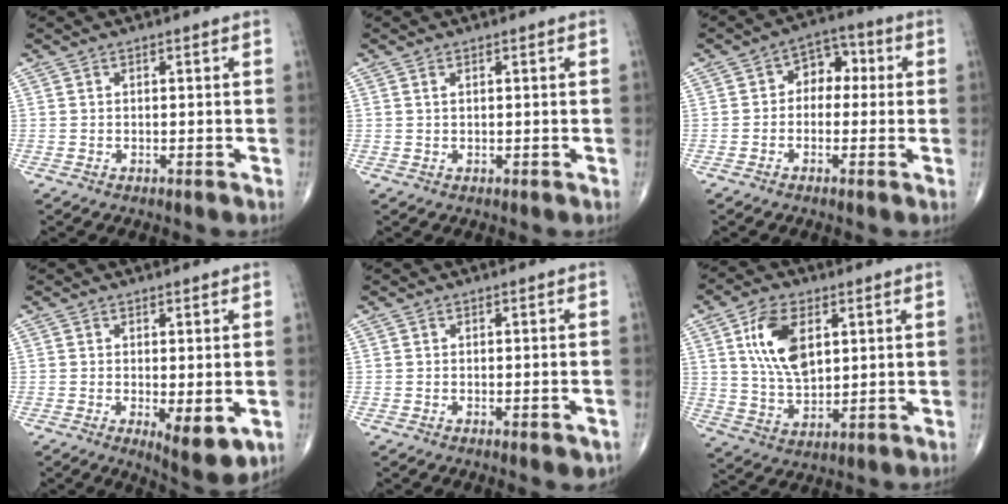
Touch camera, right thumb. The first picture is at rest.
{"total": 0.7, "force": [0.3, 0.3, 0.6], "torque": [-0.011, 0.005, 0.007]}
{"total": 6.2, "force": [0.3, 4.7, 4.1], "torque": [-0.021, 0.025, -0.010]}
{"total": 6.5, "force": [-1.4, 2.3, 6.0], "torque": [-0.081, -0.020, -0.015]}
{"total": 2.4, "force": [-1.1, 0.7, 2.0], "torque": [-0.018, 0.000, -0.012]}
{"total": 12.0, "force": [3.8, 6.7, 9.2], "torque": [-0.160, -0.014, 0.075]}